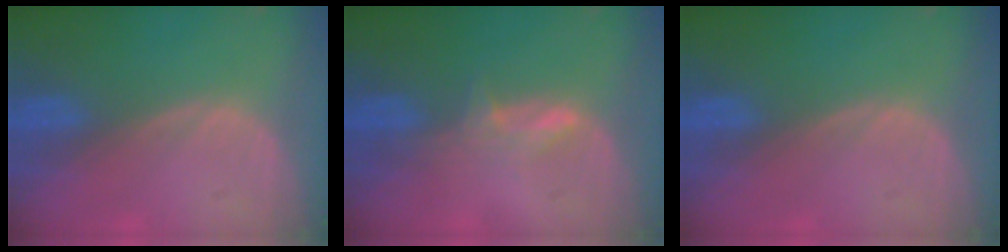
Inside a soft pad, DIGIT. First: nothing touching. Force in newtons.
{"total": 2.8, "press": 2.8, "slide": 0.4}
{"total": 0.0}